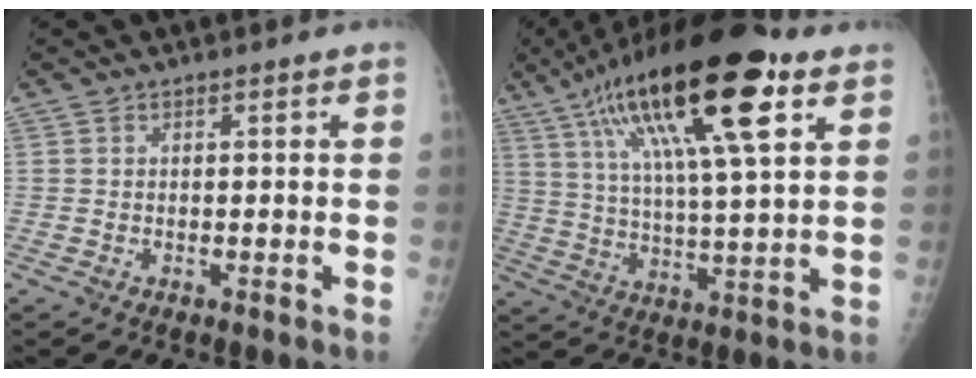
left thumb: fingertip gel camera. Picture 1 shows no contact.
{"total": 23.7, "force": [11.4, 6.0, 19.9], "torque": [-0.339, -0.008, 0.191]}